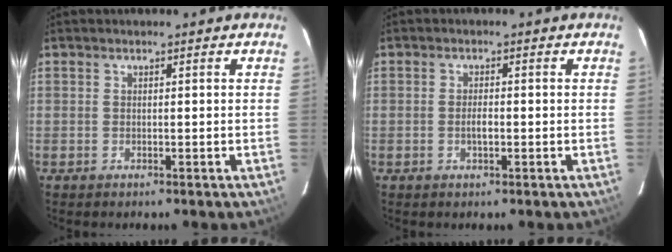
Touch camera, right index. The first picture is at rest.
{"total": 1.7, "force": [-0.5, 0.7, 1.5], "torque": [-0.029, -0.001, -0.008]}